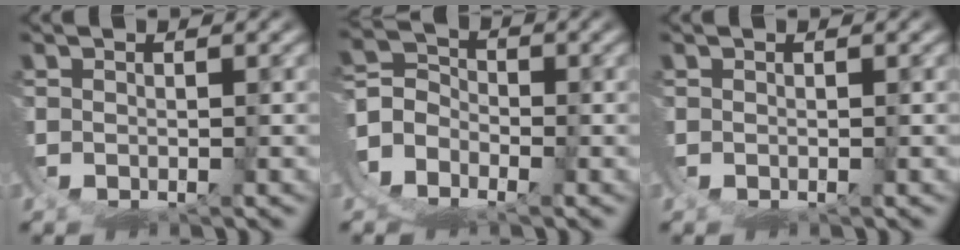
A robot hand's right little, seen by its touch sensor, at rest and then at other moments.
{"total": 10.6, "force": [-3.2, 9.4, 3.7], "torque": [-0.103, -0.030, -0.073]}
{"total": 0.0}